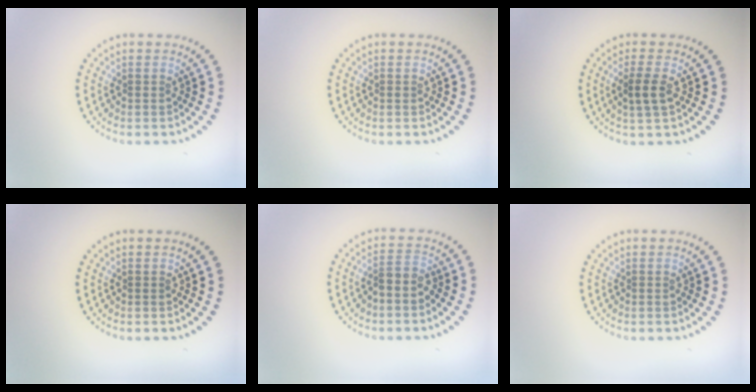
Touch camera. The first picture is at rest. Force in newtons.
{"total": 0.0}
{"total": 2.1, "press": 1.9, "slide": 0.7}
{"total": 0.0}
{"total": 2.0, "press": 1.7, "slide": 1.0}
{"total": 0.0}